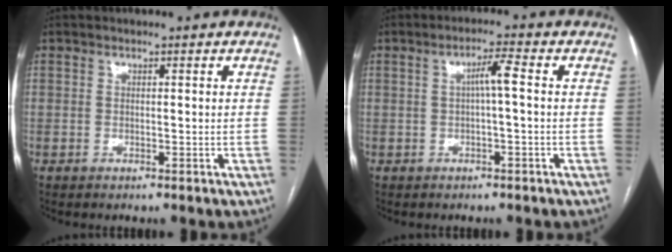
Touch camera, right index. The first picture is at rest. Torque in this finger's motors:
{"motor_torque": [0.40, 0.20, 0.11, 0.06]}